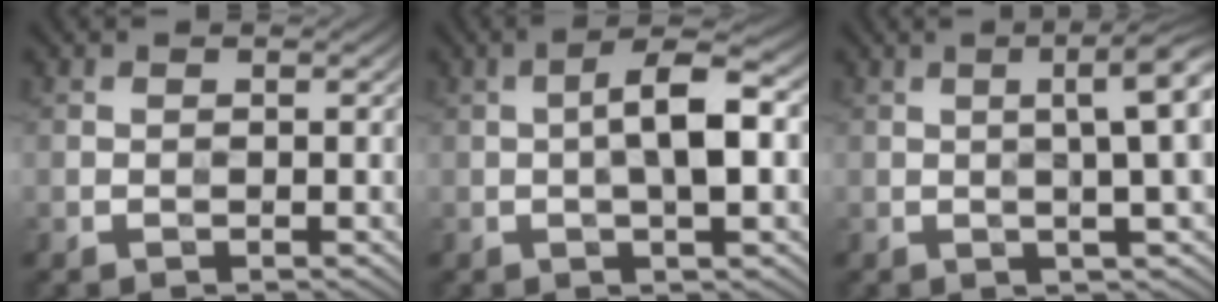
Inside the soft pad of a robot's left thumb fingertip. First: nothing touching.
{"total": 6.4, "force": [0.0, 1.7, 6.2], "torque": [-0.107, 0.015, -0.006]}
{"total": 8.0, "force": [1.4, 1.7, 7.7], "torque": [-0.090, 0.025, 0.013]}